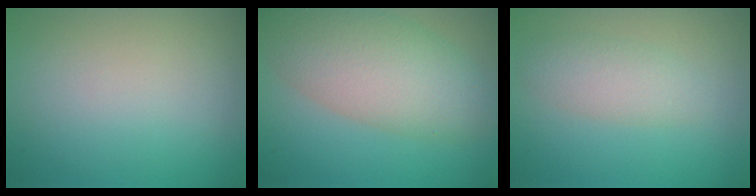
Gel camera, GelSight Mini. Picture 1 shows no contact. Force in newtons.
{"total": 7.7, "press": 7.7, "slide": 0.2}
{"total": 2.6, "press": 2.6, "slide": 0.1}